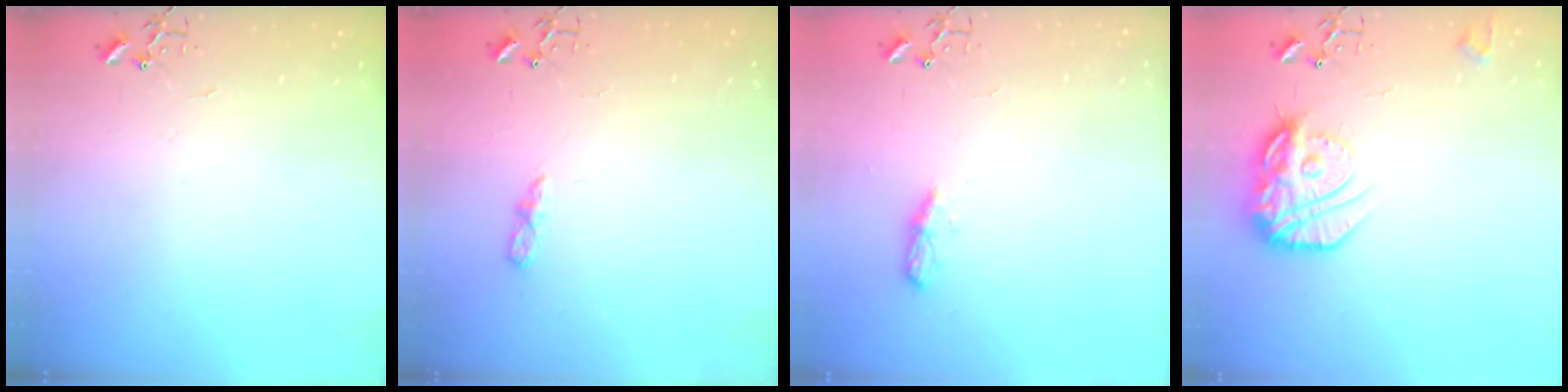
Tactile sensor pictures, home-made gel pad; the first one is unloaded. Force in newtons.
{"total": 4.6, "press": 4.6, "slide": 0.6}
{"total": 5.1, "press": 5.1, "slide": 0.5}
{"total": 18.7, "press": 18.6, "slide": 1.6}